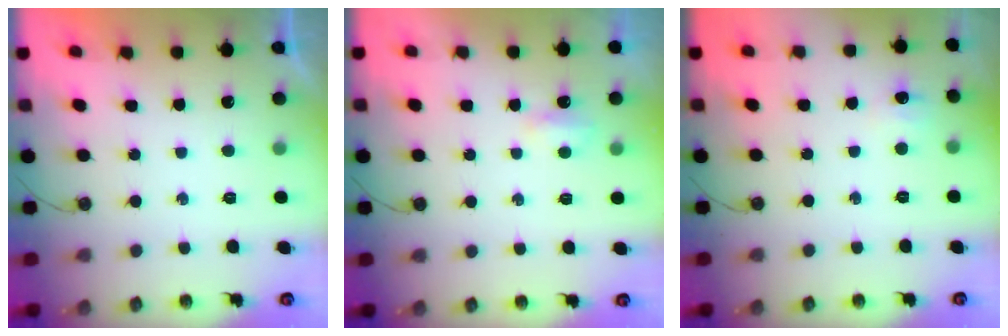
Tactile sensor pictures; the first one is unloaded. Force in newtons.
{"total": 2.9, "press": 2.8, "slide": 0.6}
{"total": 4.7, "press": 4.6, "slide": 0.6}